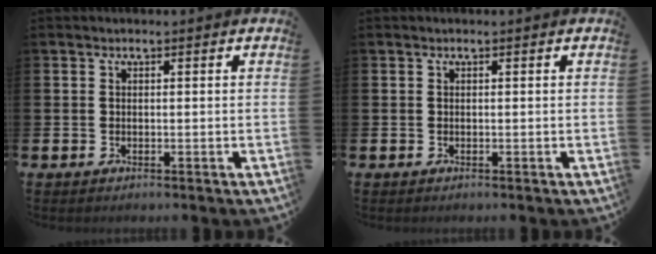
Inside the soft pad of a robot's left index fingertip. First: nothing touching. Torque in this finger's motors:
{"motor_torque": [-0.02, 0.01, 0.02, 0.01]}